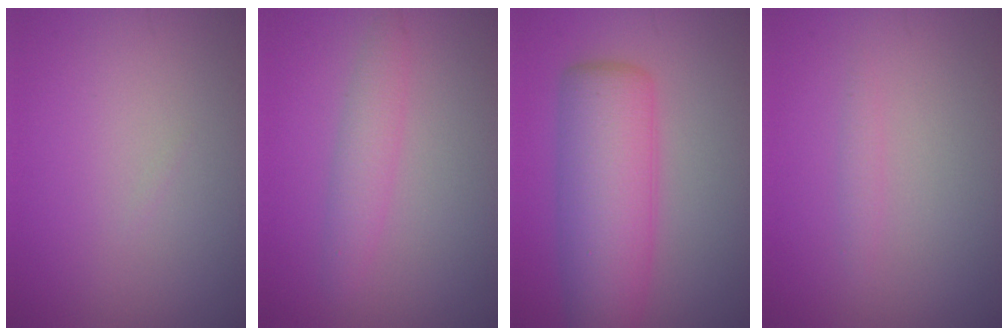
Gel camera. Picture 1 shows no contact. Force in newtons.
{"total": 2.2, "press": 2.2, "slide": 0.1}
{"total": 7.7, "press": 7.7, "slide": 0.2}
{"total": 0.7, "press": 0.7, "slide": 0.1}